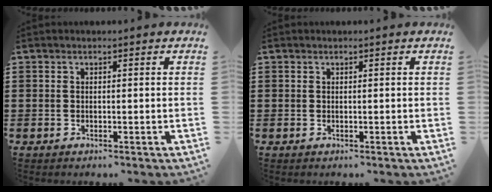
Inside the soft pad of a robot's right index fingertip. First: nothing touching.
{"total": 0.0}